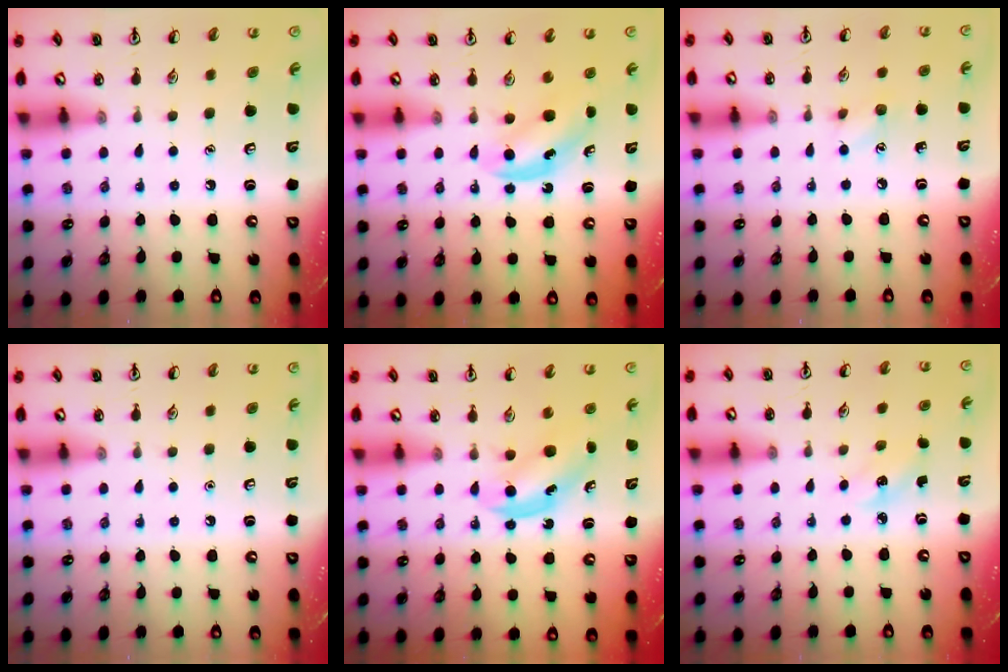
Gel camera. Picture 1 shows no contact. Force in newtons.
{"total": 4.8, "press": 4.7, "slide": 0.8}
{"total": 5.8, "press": 5.6, "slide": 1.5}
{"total": 0.0}
{"total": 5.0, "press": 4.9, "slide": 0.7}
{"total": 2.5, "press": 2.4, "slide": 0.9}